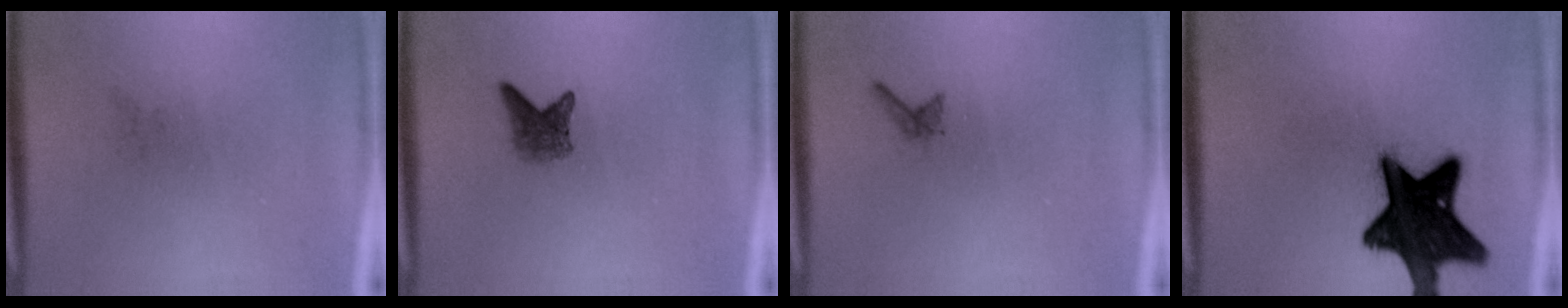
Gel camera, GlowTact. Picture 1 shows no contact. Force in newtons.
{"total": 2.4}
{"total": 0.6}
{"total": 17.4}